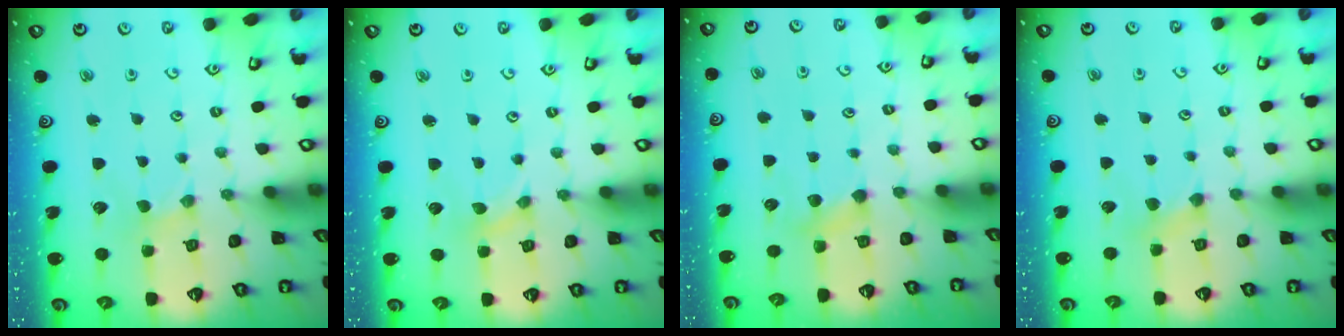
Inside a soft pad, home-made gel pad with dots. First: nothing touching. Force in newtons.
{"total": 0.0}
{"total": 3.8, "press": 3.8, "slide": 0.5}
{"total": 3.6, "press": 3.5, "slide": 0.6}